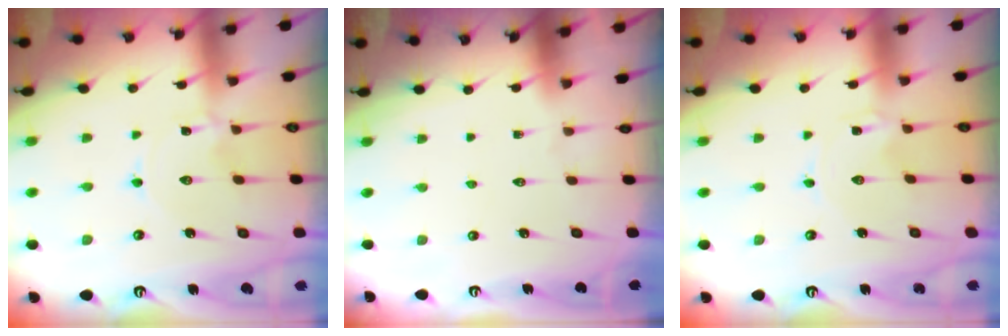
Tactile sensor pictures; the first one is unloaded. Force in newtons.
{"total": 0.0}
{"total": 0.0}